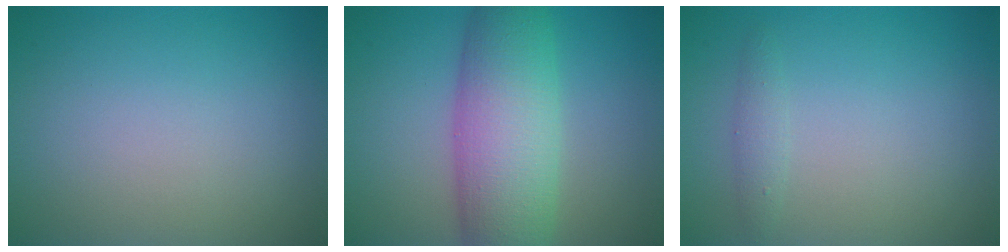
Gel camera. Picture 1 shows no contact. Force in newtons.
{"total": 8.6, "press": 8.6, "slide": 0.2}
{"total": 1.1, "press": 1.1, "slide": 0.0}